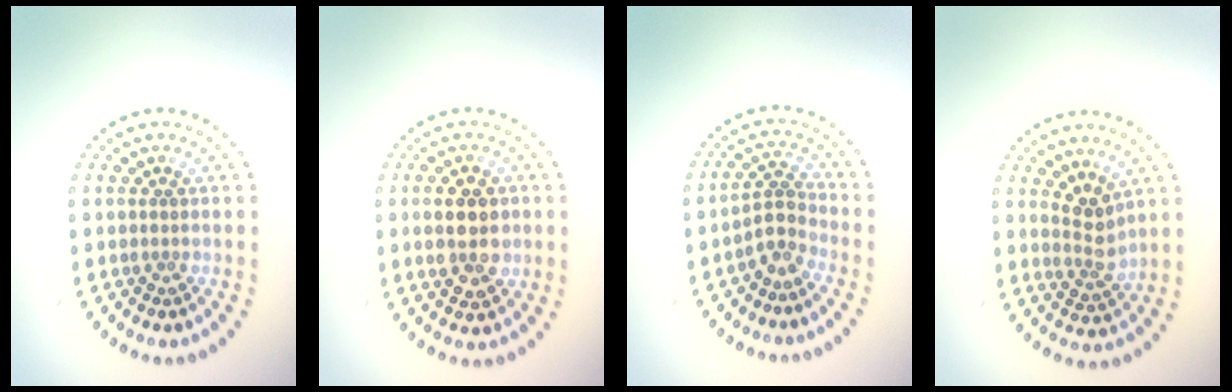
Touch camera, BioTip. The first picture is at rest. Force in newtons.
{"total": 3.5, "press": 3.5, "slide": 0.2}
{"total": 2.4, "press": 1.7, "slide": 1.7}
{"total": 2.5, "press": 2.1, "slide": 1.4}